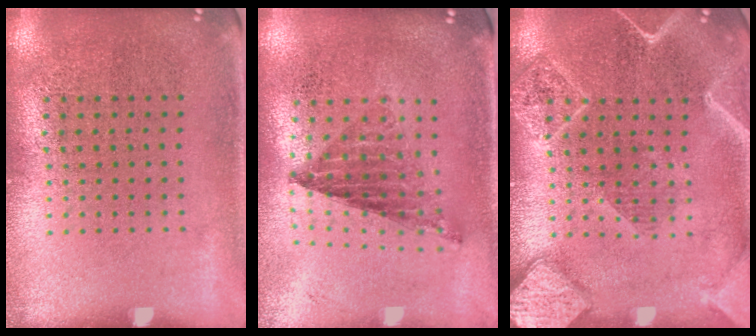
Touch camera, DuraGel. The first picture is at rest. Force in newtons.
{"total": 0.9, "press": 0.8, "slide": 0.2}
{"total": 2.2, "press": 2.2, "slide": 0.2}